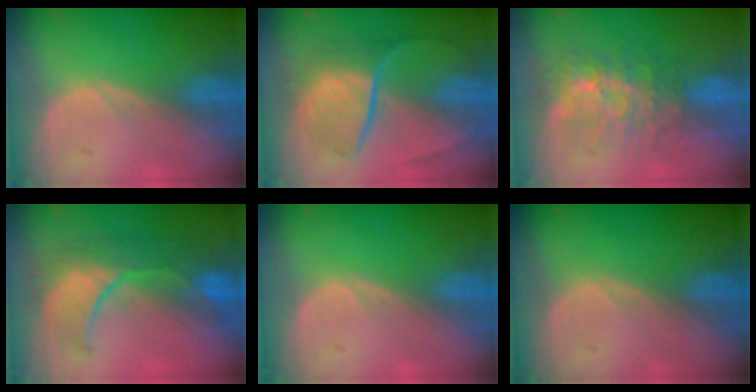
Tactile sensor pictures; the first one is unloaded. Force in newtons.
{"total": 9.0, "press": 7.6, "slide": 4.8}
{"total": 8.9, "press": 7.5, "slide": 4.7}
{"total": 9.9, "press": 9.3, "slide": 3.5}
{"total": 0.0}
{"total": 0.0}